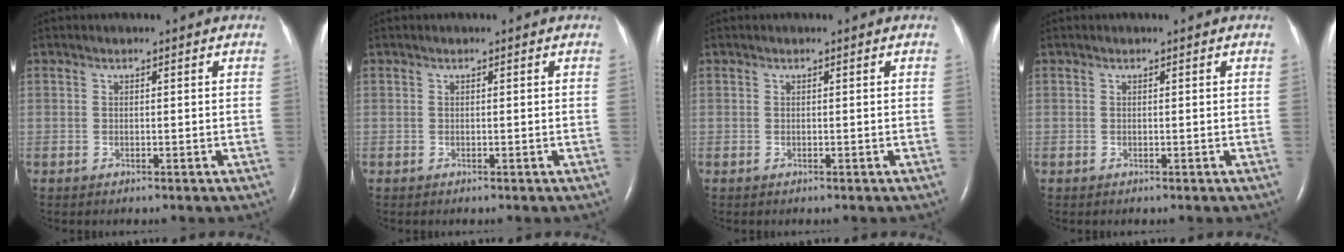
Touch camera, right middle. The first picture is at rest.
{"total": 0.0}
{"total": 0.0}
{"total": 0.0}